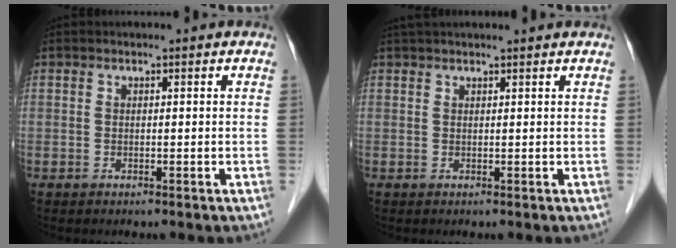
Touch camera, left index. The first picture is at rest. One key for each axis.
{"total": 7.0, "fx": 6.4, "fy": 0.2, "fz": 2.9, "tx": -0.040, "ty": 0.039, "tz": 0.082}